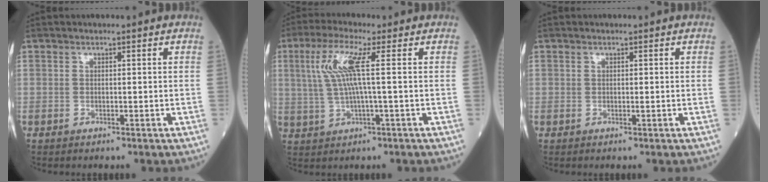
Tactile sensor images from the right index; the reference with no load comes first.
{"total": 7.3, "force": [1.5, 0.0, 7.1], "torque": [-0.159, 0.016, 0.034]}
{"total": 0.0}